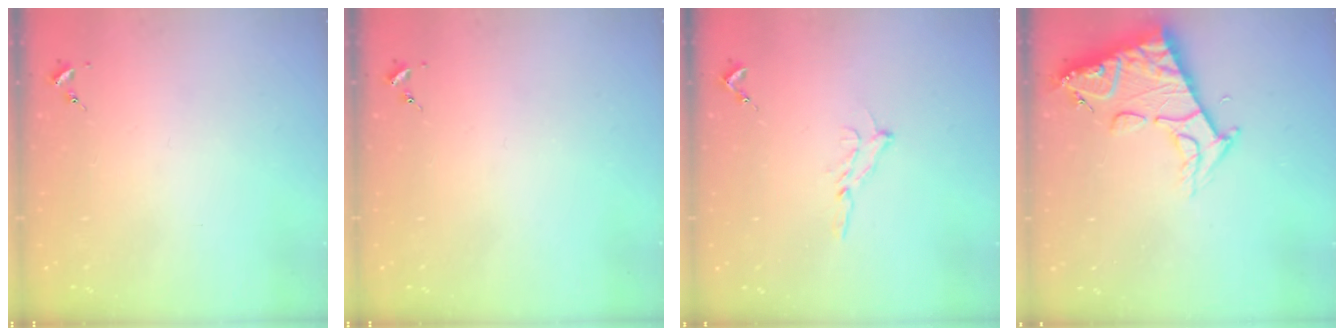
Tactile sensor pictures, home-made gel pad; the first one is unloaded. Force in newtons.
{"total": 0.0}
{"total": 7.9, "press": 7.9, "slide": 0.9}
{"total": 14.5, "press": 14.4, "slide": 1.5}